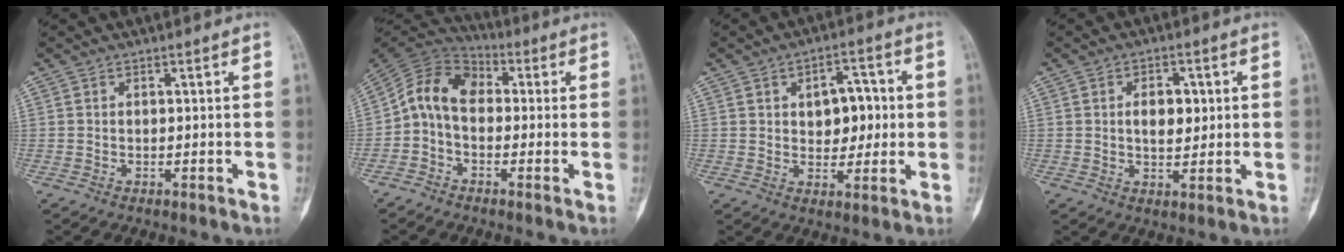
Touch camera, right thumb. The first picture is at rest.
{"total": 10.2, "force": [-0.2, 7.2, 7.2], "torque": [-0.113, 0.033, -0.025]}
{"total": 8.4, "force": [1.2, 5.5, 6.2], "torque": [-0.047, 0.004, 0.018]}
{"total": 5.8, "force": [1.0, 3.5, 4.5], "torque": [-0.048, -0.003, 0.016]}